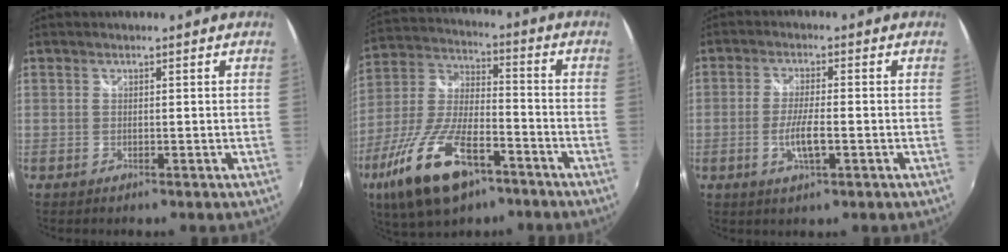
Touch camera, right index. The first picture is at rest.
{"total": 19.5, "force": [-10.9, 7.8, 14.2], "torque": [-0.300, -0.035, -0.197]}
{"total": 5.3, "force": [-1.7, 1.0, 4.9], "torque": [-0.098, -0.007, -0.031]}